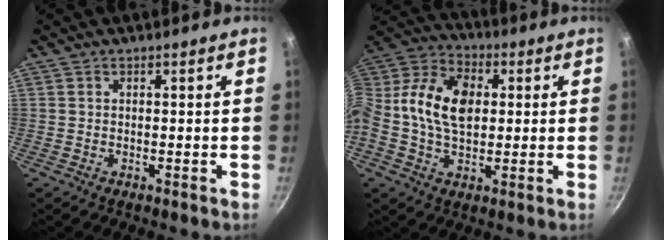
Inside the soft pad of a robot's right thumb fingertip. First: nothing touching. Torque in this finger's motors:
{"motor_torque": [2.51, 2.50, 0.87, -0.82, 0.36]}